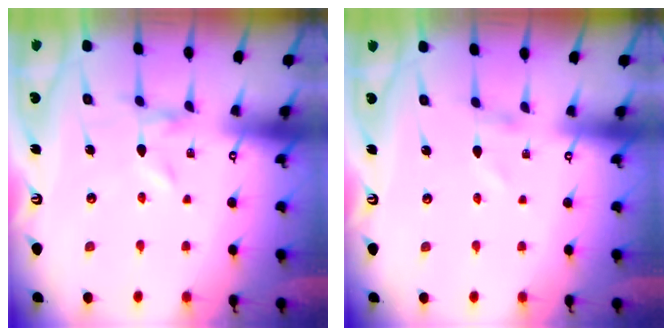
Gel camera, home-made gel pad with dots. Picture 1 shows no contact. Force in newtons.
{"total": 0.9, "press": 0.8, "slide": 0.1}